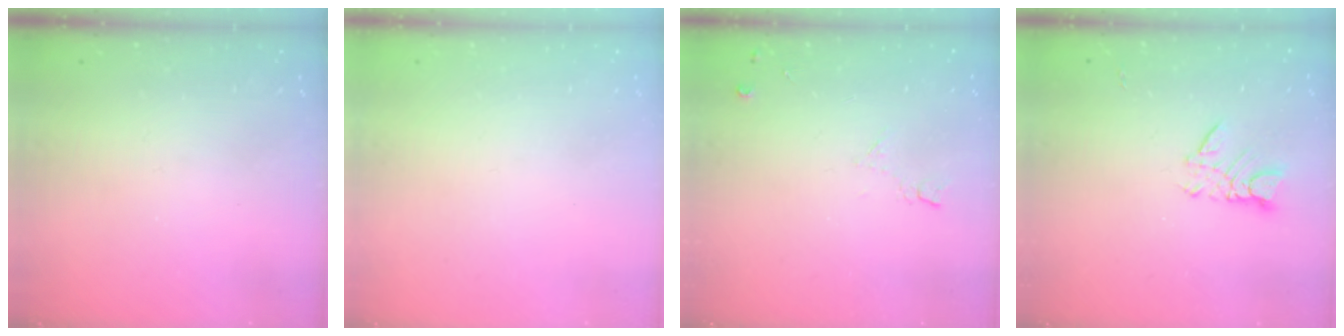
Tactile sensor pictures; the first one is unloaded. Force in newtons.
{"total": 0.0}
{"total": 6.0, "press": 5.9, "slide": 1.0}
{"total": 6.0, "press": 6.0, "slide": 0.4}